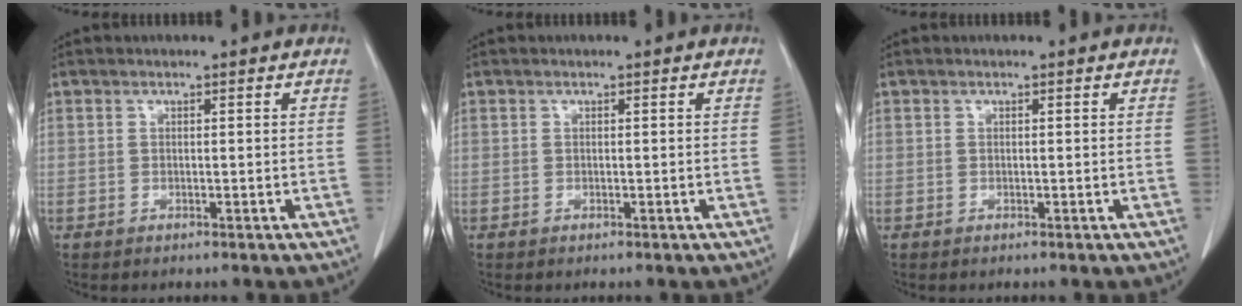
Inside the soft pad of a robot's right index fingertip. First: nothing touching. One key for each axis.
{"total": 0.0}
{"total": 0.0}